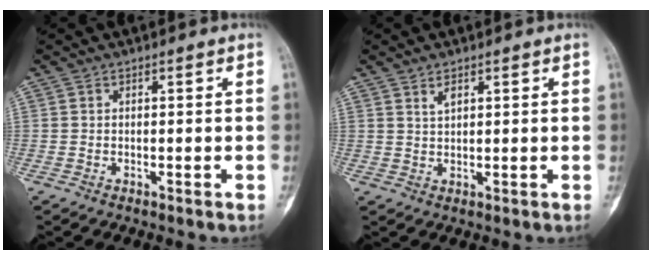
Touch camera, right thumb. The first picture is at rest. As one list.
[{"total": 2.1, "force": [1.3, 1.0, 1.4], "torque": [-0.024, -0.007, 0.028]}]